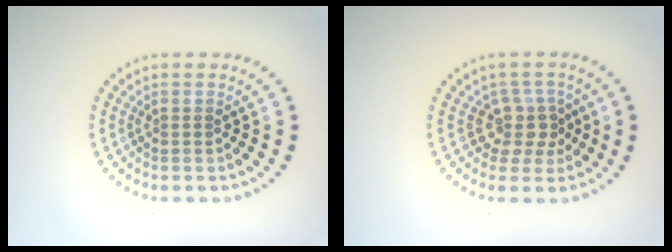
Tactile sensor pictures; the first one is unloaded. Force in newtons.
{"total": 2.8, "press": 2.1, "slide": 1.8}